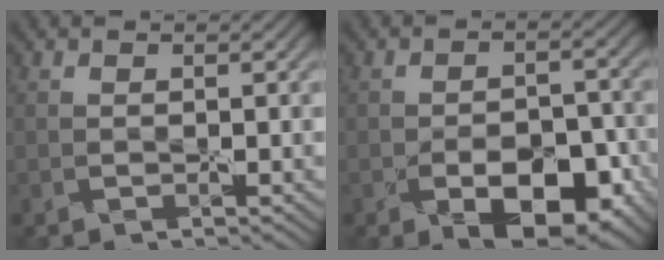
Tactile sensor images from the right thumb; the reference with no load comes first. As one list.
[{"total": 7.7, "force": [-4.0, 3.8, 5.4], "torque": [-0.074, -0.004, -0.055]}]